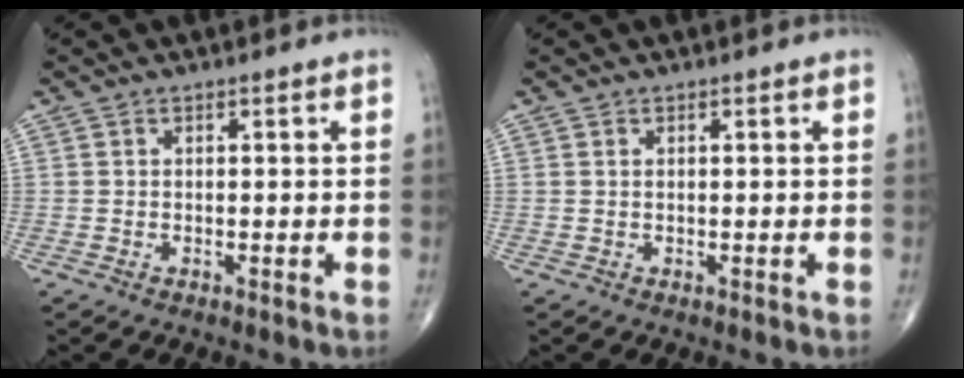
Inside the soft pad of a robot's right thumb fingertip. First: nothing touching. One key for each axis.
{"total": 0.0}